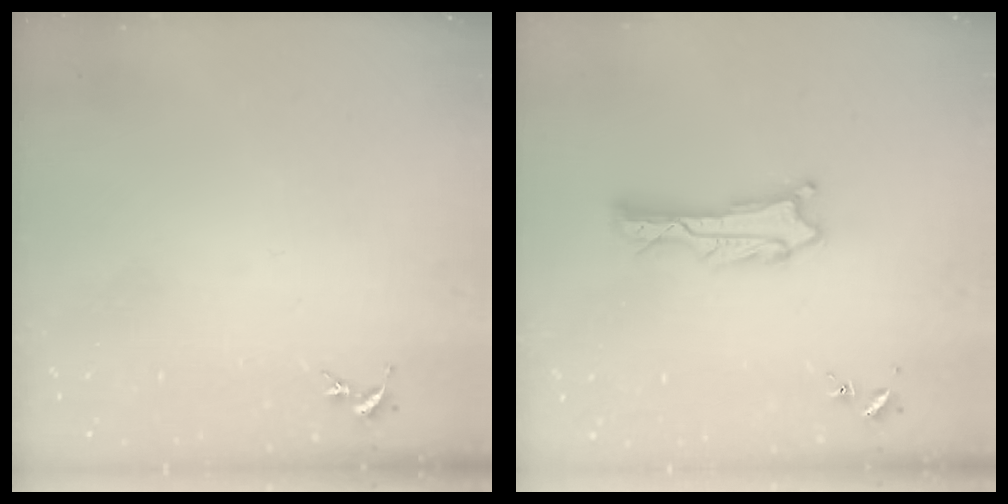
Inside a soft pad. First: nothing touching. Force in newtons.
{"total": 1.2, "press": 1.2, "slide": 0.1}